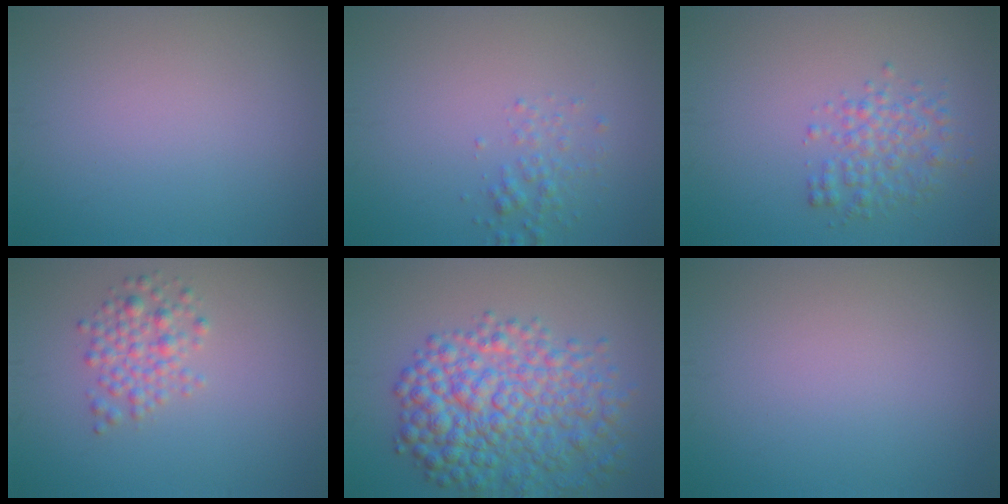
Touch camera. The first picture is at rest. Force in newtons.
{"total": 1.6, "press": 1.6, "slide": 0.1}
{"total": 3.0, "press": 3.0, "slide": 0.1}
{"total": 2.6, "press": 2.6, "slide": 0.2}
{"total": 8.5, "press": 8.5, "slide": 0.2}
{"total": 0.0}